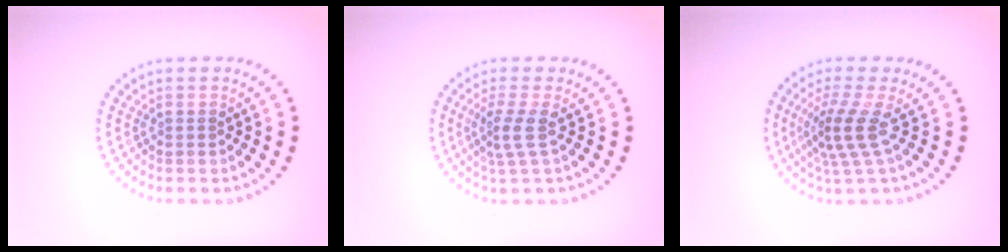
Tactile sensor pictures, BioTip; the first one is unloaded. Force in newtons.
{"total": 2.4, "press": 1.7, "slide": 1.7}
{"total": 3.4, "press": 2.3, "slide": 2.4}